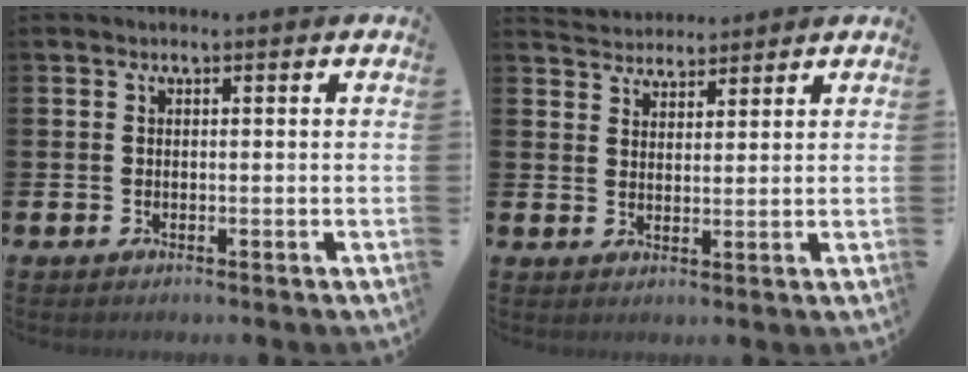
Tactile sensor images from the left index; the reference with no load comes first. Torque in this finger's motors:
{"motor_torque": [-0.53, -1.35, 0.00, -0.01]}